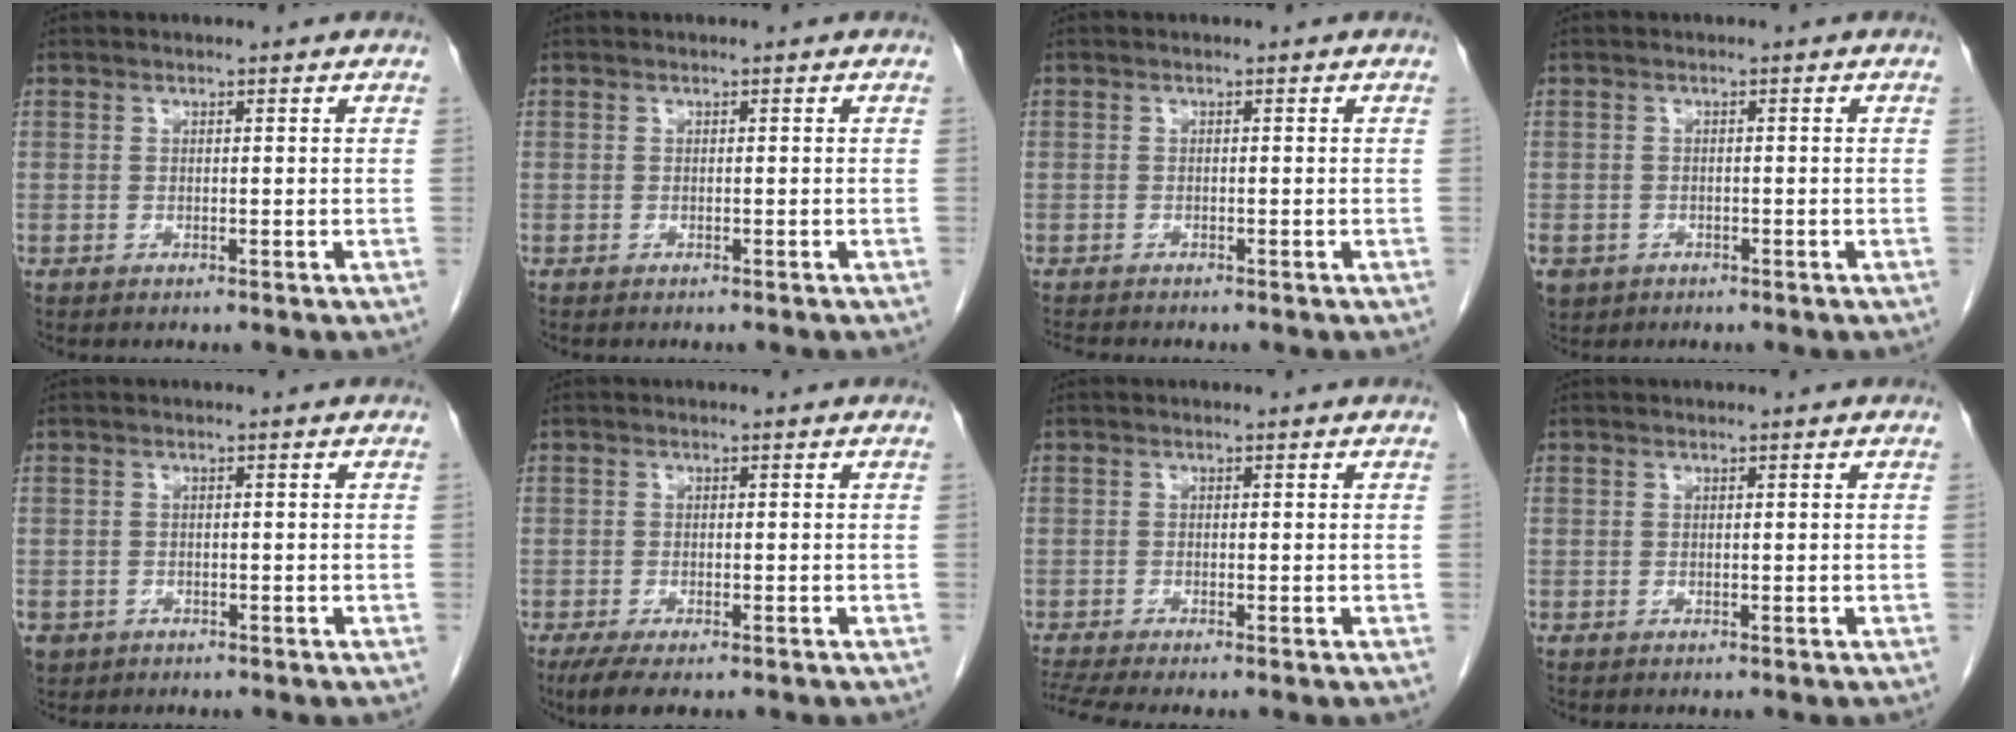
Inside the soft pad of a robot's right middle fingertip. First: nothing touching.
{"total": 1.3, "force": [-1.1, 0.3, 0.5], "torque": [-0.011, -0.002, -0.014]}
{"total": 2.9, "force": [-2.6, 0.5, 1.1], "torque": [-0.019, -0.007, -0.040]}
{"total": 5.8, "force": [-2.9, 4.6, 1.9], "torque": [-0.055, -0.006, -0.042]}
{"total": 4.0, "force": [-2.2, 3.1, 1.2], "torque": [-0.029, -0.002, -0.034]}
{"total": 3.9, "force": [-2.7, 1.2, 2.5], "torque": [-0.049, -0.010, -0.042]}
{"total": 3.6, "force": [-3.0, -0.3, 2.0], "torque": [-0.044, -0.009, -0.057]}
{"total": 0.0}